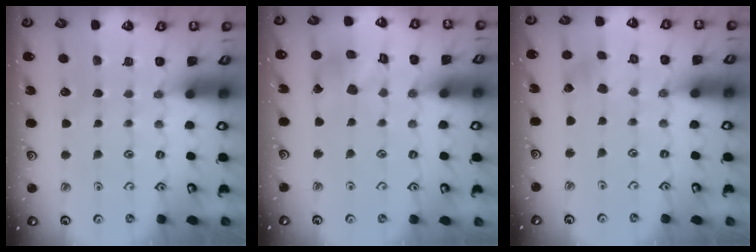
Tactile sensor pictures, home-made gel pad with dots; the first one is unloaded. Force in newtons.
{"total": 10.1, "press": 10.0, "slide": 1.2}
{"total": 1.7, "press": 1.7, "slide": 0.2}